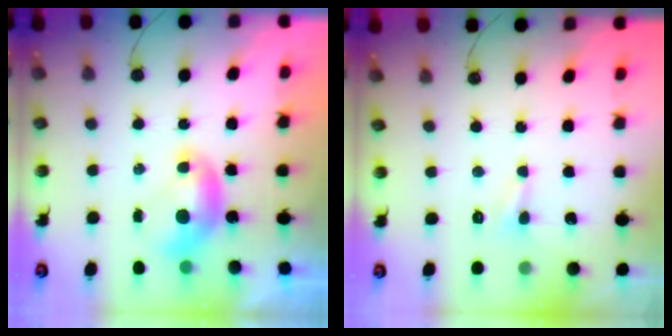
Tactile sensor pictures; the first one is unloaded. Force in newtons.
{"total": 1.2, "press": 1.1, "slide": 0.5}